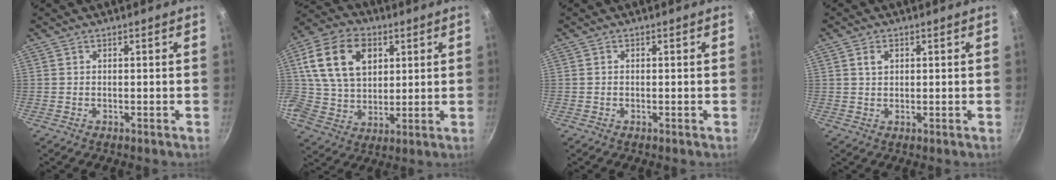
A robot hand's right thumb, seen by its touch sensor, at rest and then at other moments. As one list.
[{"total": 16.1, "force": [5.1, 11.5, 10.1], "torque": [-0.163, -0.003, 0.086]}, {"total": 0.0}, {"total": 2.3, "force": [0.9, 1.6, 1.4], "torque": [-0.018, 0.000, 0.016]}]